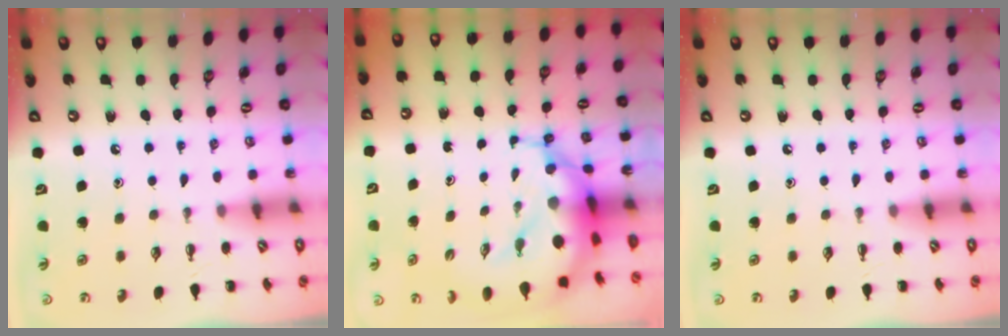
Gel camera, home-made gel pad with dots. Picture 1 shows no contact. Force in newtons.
{"total": 10.8, "press": 10.4, "slide": 2.8}
{"total": 0.0}